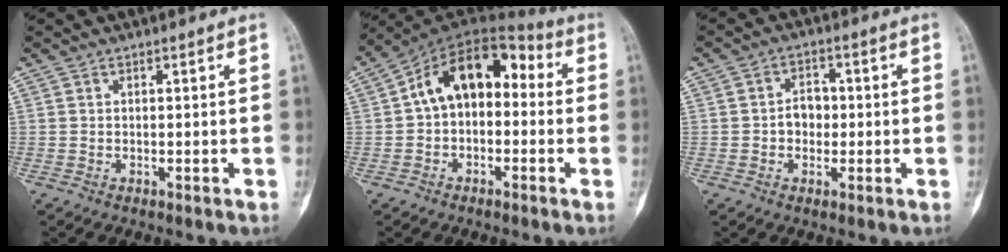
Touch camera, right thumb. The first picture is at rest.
{"total": 13.7, "force": [0.8, 9.1, 10.3], "torque": [-0.130, 0.052, -0.007]}
{"total": 4.3, "force": [-0.3, 3.4, 2.6], "torque": [-0.019, 0.014, -0.011]}